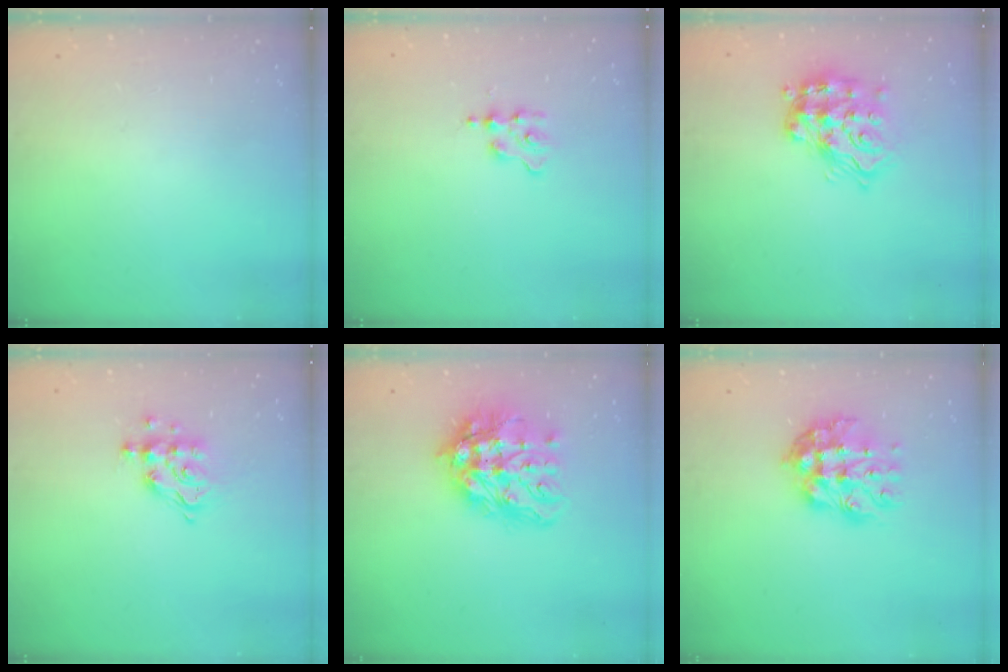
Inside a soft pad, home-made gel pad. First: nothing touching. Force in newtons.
{"total": 2.4, "press": 2.4, "slide": 0.2}
{"total": 20.8, "press": 20.8, "slide": 1.4}
{"total": 11.7, "press": 11.6, "slide": 0.9}
{"total": 16.4, "press": 16.4, "slide": 1.4}
{"total": 12.1, "press": 12.0, "slide": 1.1}